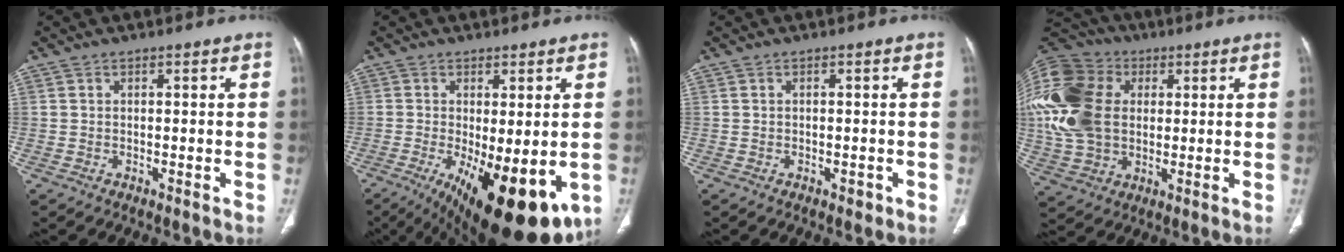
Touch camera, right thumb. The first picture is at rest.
{"total": 18.6, "force": [-6.1, 6.9, 16.1], "torque": [-0.212, -0.031, -0.070]}
{"total": 1.0, "force": [-0.5, 0.7, 0.6], "torque": [-0.007, 0.000, -0.005]}
{"total": 25.4, "force": [4.3, 18.8, 16.5], "torque": [-0.389, 0.035, 0.088]}